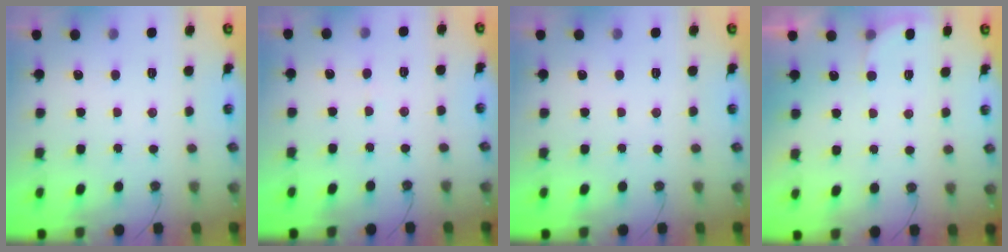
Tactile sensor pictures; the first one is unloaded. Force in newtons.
{"total": 5.5, "press": 5.5, "slide": 0.6}
{"total": 0.0}
{"total": 3.0, "press": 2.8, "slide": 1.0}